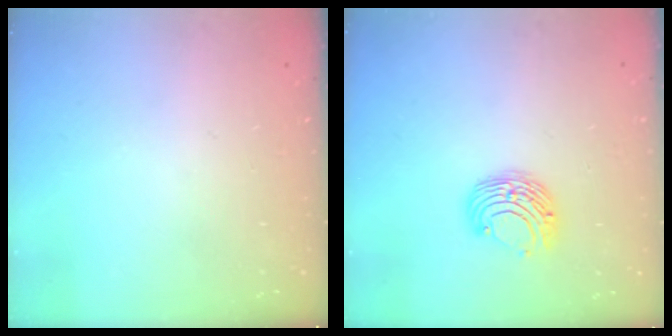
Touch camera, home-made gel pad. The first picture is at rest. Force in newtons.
{"total": 8.2, "press": 8.2, "slide": 0.6}